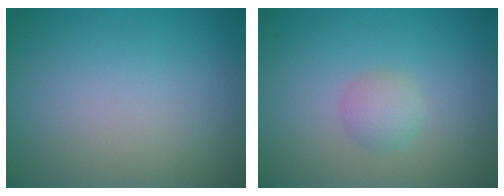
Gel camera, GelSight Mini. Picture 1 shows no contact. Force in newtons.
{"total": 1.6, "press": 1.6, "slide": 0.1}